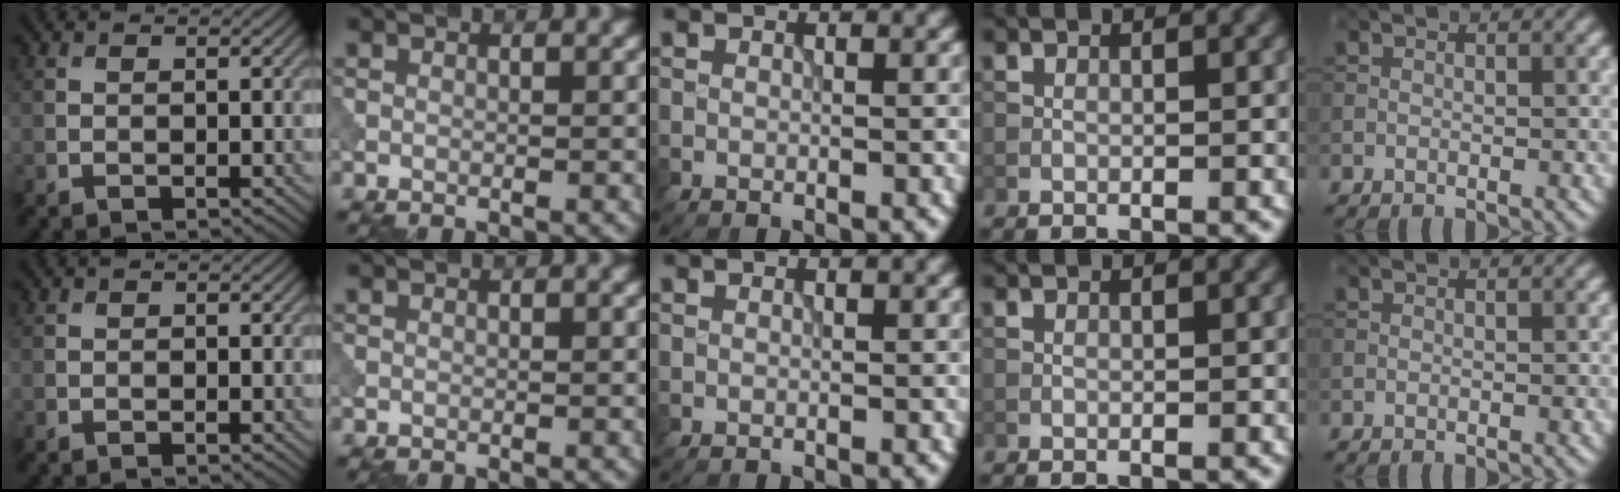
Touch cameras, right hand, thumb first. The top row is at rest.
{}